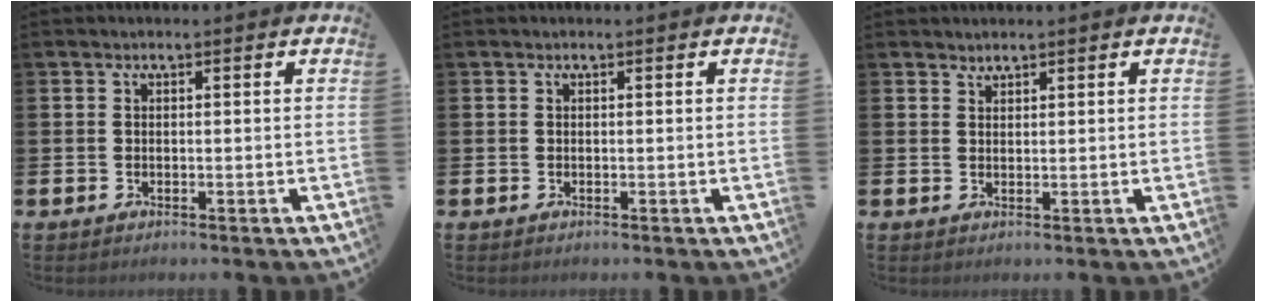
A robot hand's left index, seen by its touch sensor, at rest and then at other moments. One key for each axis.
{"total": 0.0}
{"total": 1.3, "fx": 1.3, "fy": 0.3, "fz": -0.1, "tx": 0.014, "ty": -0.003, "tz": 0.022}